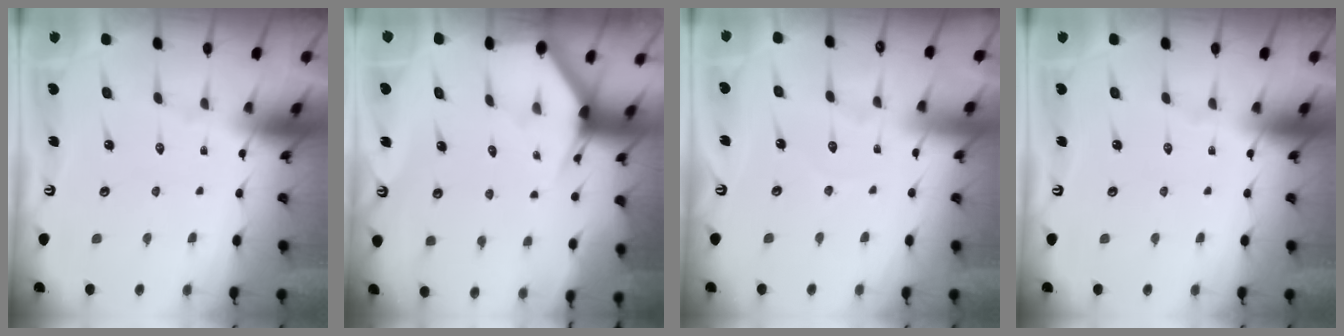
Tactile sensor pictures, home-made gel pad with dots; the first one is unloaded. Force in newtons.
{"total": 2.7, "press": 2.7, "slide": 0.1}
{"total": 3.7, "press": 3.7, "slide": 0.3}
{"total": 0.0}